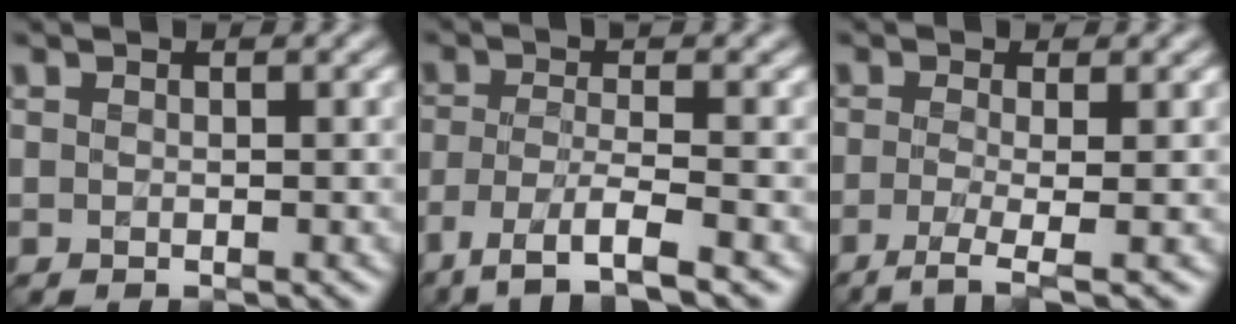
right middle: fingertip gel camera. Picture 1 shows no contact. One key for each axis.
{"total": 5.5, "fx": -3.6, "fy": 0.9, "fz": 4.1, "tx": -0.073, "ty": -0.007, "tz": -0.071}
{"total": 3.6, "fx": -1.4, "fy": 0.8, "fz": 3.2, "tx": -0.055, "ty": -0.009, "tz": -0.036}